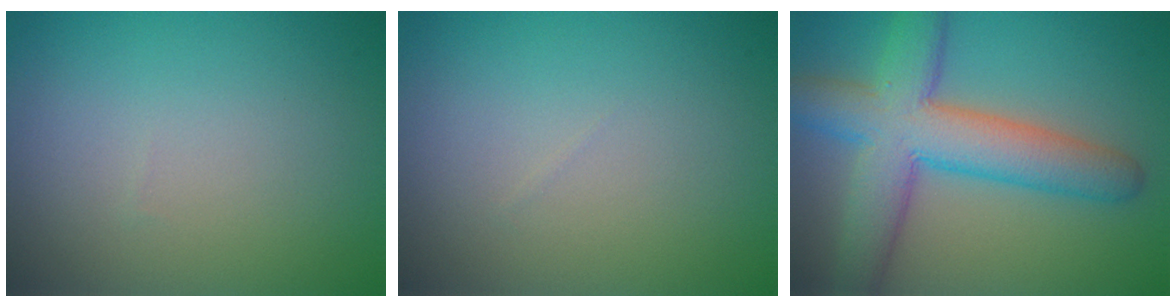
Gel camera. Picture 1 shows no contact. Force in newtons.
{"total": 0.0}
{"total": 8.1, "press": 8.1, "slide": 0.3}